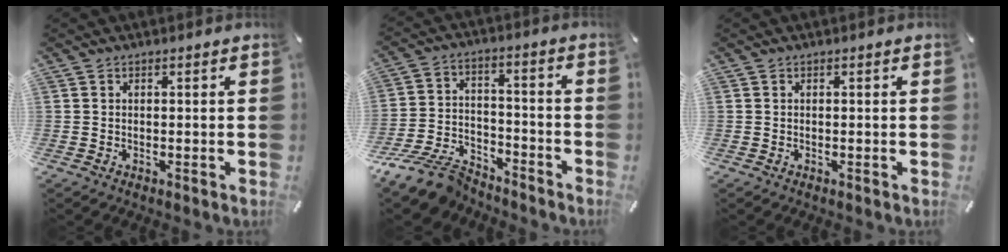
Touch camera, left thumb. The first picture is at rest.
{"total": 12.3, "force": [-9.9, 5.7, 4.6], "torque": [-0.081, 0.056, -0.184]}
{"total": 0.0}